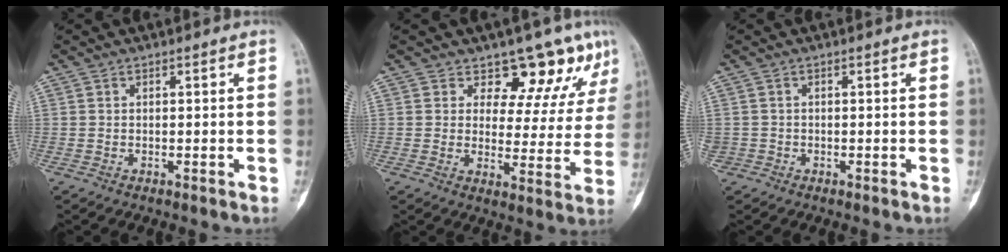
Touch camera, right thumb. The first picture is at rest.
{"total": 10.8, "force": [8.5, 5.5, 4.0], "torque": [-0.005, -0.052, 0.094]}
{"total": 1.3, "force": [-0.5, 1.2, 0.3], "torque": [-0.006, 0.008, -0.009]}